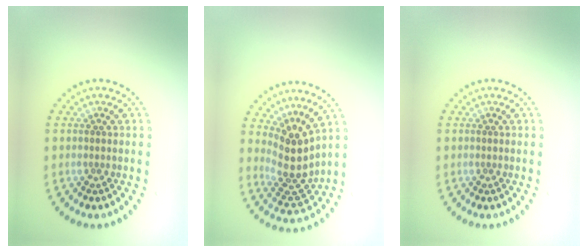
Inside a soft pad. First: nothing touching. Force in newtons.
{"total": 4.0, "press": 2.9, "slide": 2.7}
{"total": 0.0}